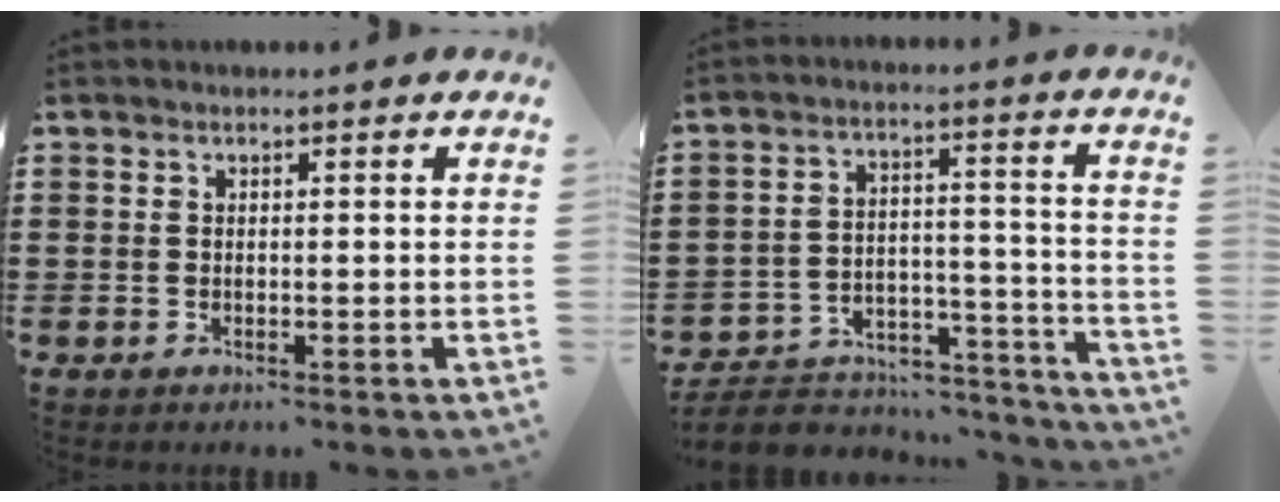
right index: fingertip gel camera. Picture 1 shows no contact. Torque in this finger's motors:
{"motor_torque": [-0.99, -1.01, -0.40, -0.02]}